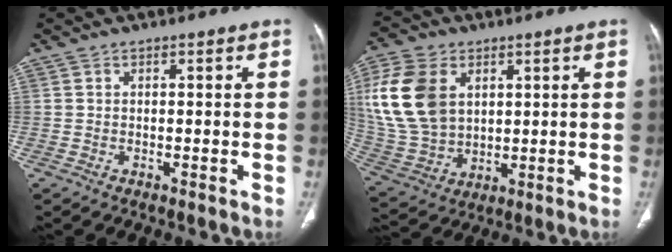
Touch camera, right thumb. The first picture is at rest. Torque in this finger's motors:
{"motor_torque": [-0.69, 1.38, 1.06, 1.03, 0.17]}